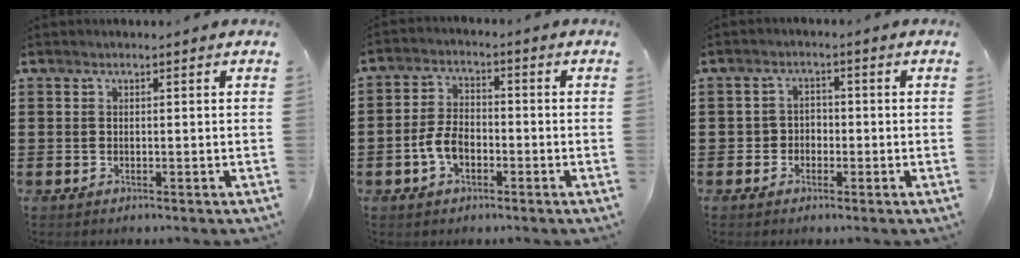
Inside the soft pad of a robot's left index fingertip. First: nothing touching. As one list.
[{"total": 5.2, "force": [-1.9, 3.0, 3.8], "torque": [-0.093, 0.000, -0.042]}, {"total": 2.3, "force": [-1.0, 2.0, 0.4], "torque": [-0.016, 0.007, -0.026]}]